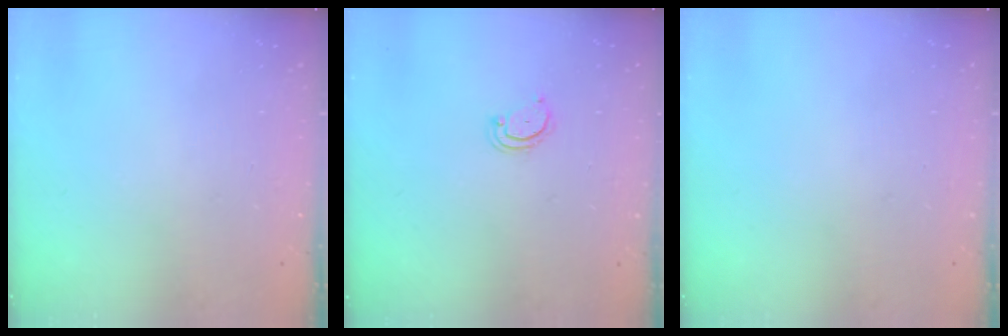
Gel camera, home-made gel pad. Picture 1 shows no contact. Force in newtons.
{"total": 2.3, "press": 2.3, "slide": 0.2}
{"total": 0.0}